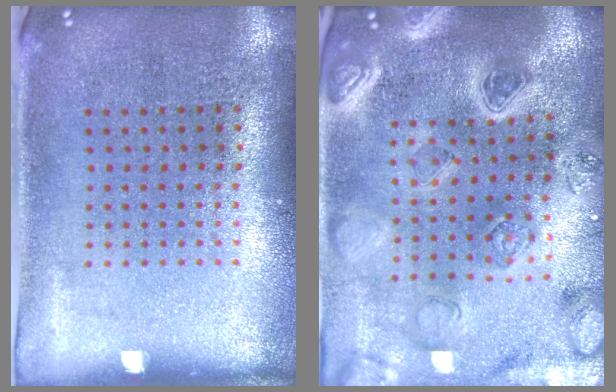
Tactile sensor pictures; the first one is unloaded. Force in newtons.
{"total": 3.1, "press": 3.0, "slide": 0.9}